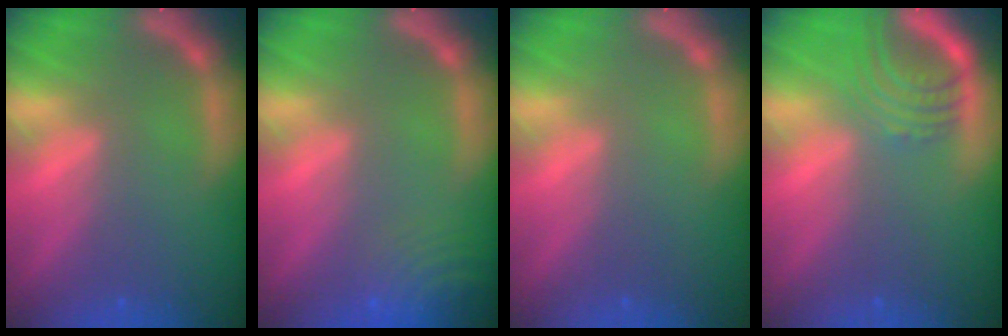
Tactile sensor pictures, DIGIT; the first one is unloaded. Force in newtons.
{"total": 8.5}
{"total": 0.0}
{"total": 5.0}